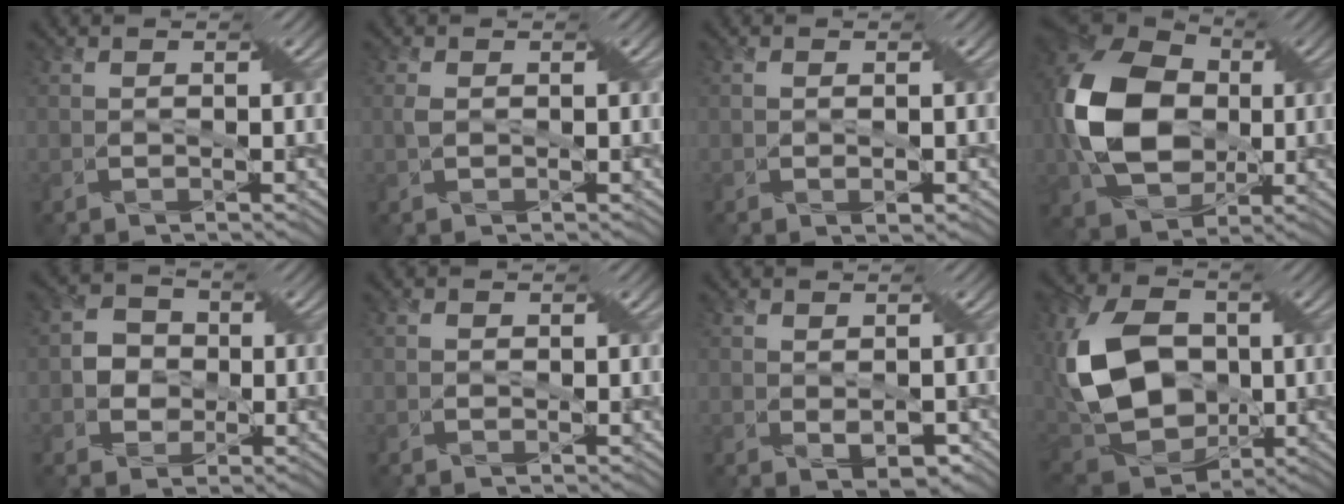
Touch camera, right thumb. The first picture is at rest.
{"total": 1.0, "force": [-0.2, 0.2, 0.9], "torque": [-0.031, -0.003, -0.003]}
{"total": 1.1, "force": [-0.4, 0.2, 1.1], "torque": [-0.020, -0.008, 0.000]}
{"total": 14.4, "force": [-0.6, 10.3, 10.1], "torque": [-0.261, -0.003, -0.010]}
{"total": 3.1, "force": [-0.7, 2.8, 1.3], "torque": [-0.043, 0.003, -0.019]}
{"total": 0.0}
{"total": 2.6, "force": [-0.1, 1.6, 2.1], "torque": [-0.040, -0.012, 0.010]}
{"total": 14.6, "force": [0.2, 10.3, 10.4], "torque": [-0.264, -0.009, 0.002]}